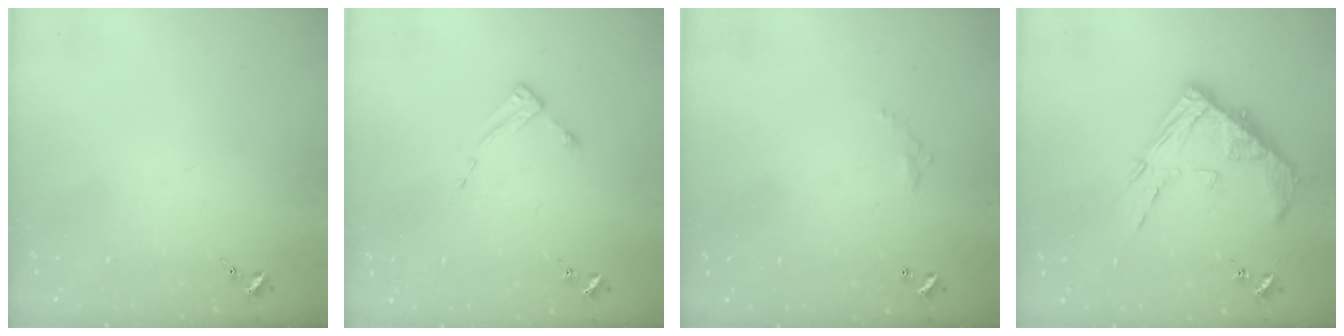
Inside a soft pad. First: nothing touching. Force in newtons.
{"total": 2.6, "press": 2.6, "slide": 0.4}
{"total": 4.0, "press": 4.0, "slide": 0.2}
{"total": 13.3, "press": 13.2, "slide": 1.2}